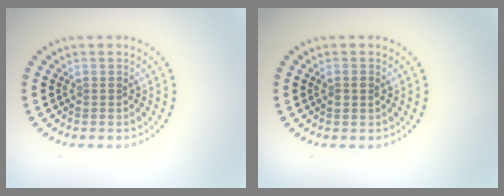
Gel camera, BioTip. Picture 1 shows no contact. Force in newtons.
{"total": 1.0, "press": 1.0, "slide": 0.2}